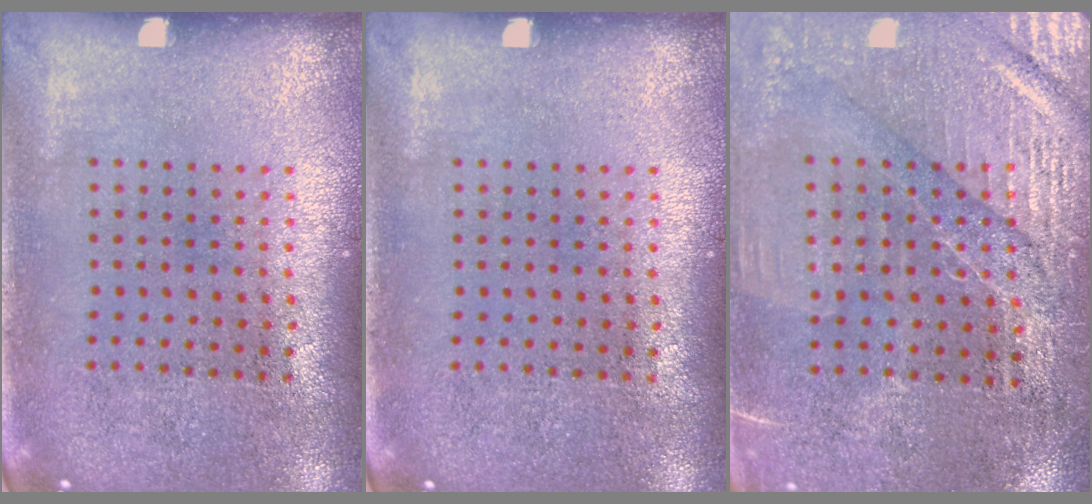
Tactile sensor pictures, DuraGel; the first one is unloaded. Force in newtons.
{"total": 0.0}
{"total": 3.0, "press": 2.9, "slide": 0.9}